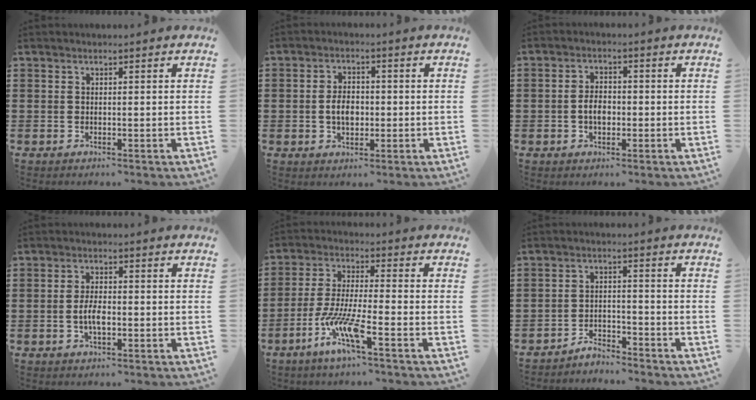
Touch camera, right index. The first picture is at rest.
{"total": 3.9, "force": [-0.5, 2.3, 3.1], "torque": [-0.055, 0.000, -0.012]}
{"total": 3.1, "force": [-0.7, 1.8, 2.5], "torque": [-0.048, 0.000, -0.013]}
{"total": 3.8, "force": [-0.8, 1.3, 3.5], "torque": [-0.078, -0.007, -0.018]}
{"total": 9.3, "force": [-5.2, 1.1, 7.6], "torque": [-0.170, -0.013, -0.102]}
{"total": 3.5, "force": [-3.5, 0.2, 0.0], "torque": [-0.011, 0.000, -0.073]}